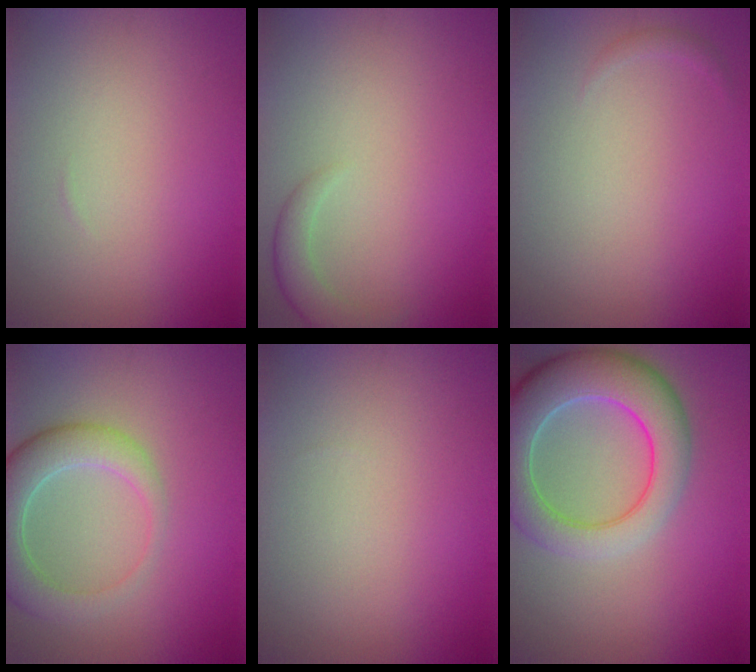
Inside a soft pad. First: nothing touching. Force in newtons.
{"total": 2.0, "press": 2.0, "slide": 0.1}
{"total": 0.5, "press": 0.5, "slide": 0.0}
{"total": 5.1, "press": 5.1, "slide": 0.5}
{"total": 0.0}
{"total": 8.1, "press": 8.1, "slide": 0.7}